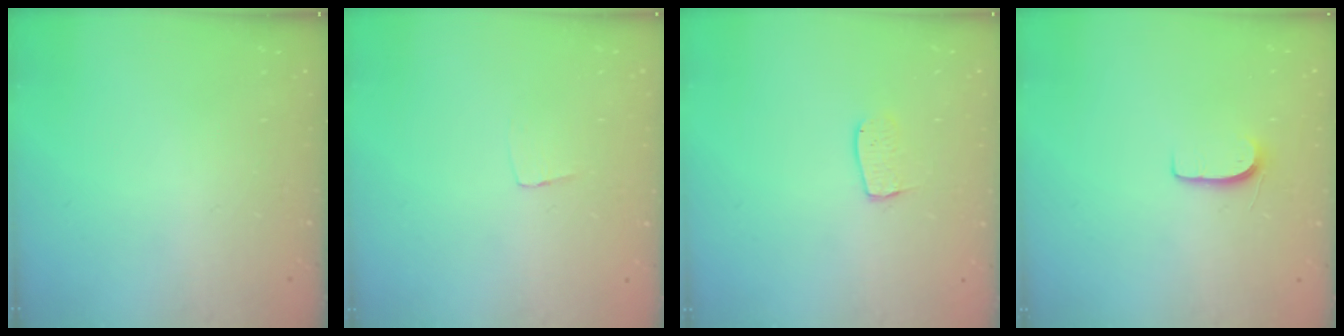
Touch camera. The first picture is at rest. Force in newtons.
{"total": 3.3, "press": 3.3, "slide": 0.2}
{"total": 5.5, "press": 5.5, "slide": 0.4}
{"total": 6.2, "press": 6.2, "slide": 0.6}